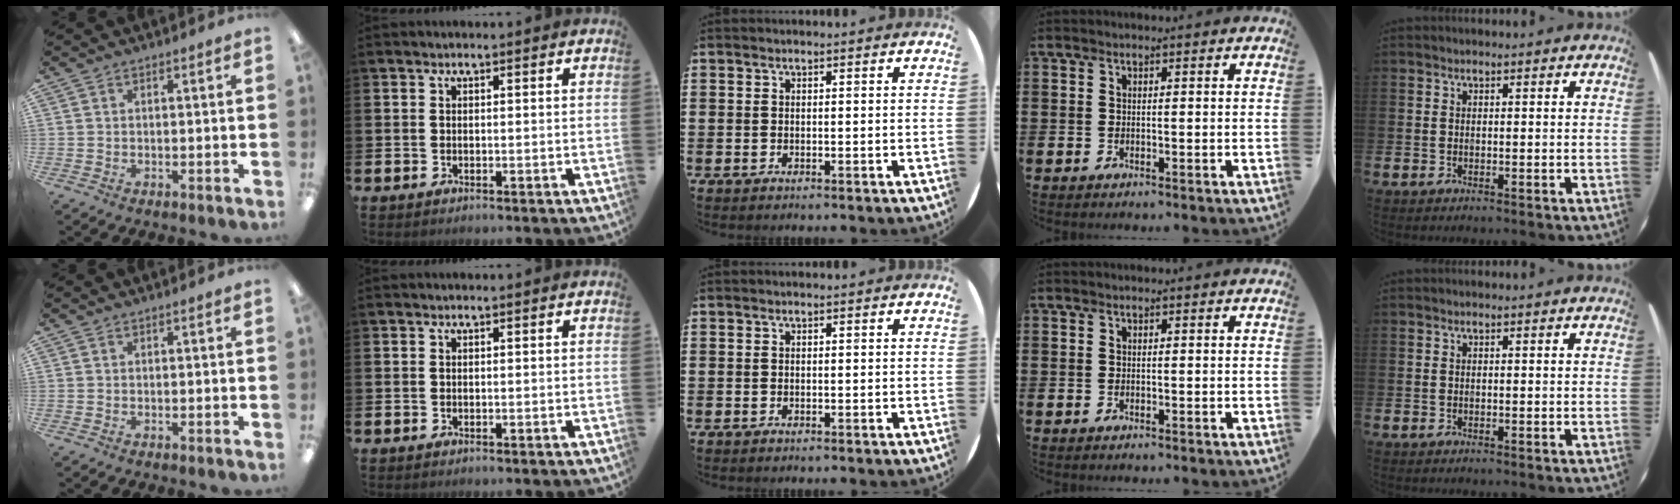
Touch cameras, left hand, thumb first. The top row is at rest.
{}